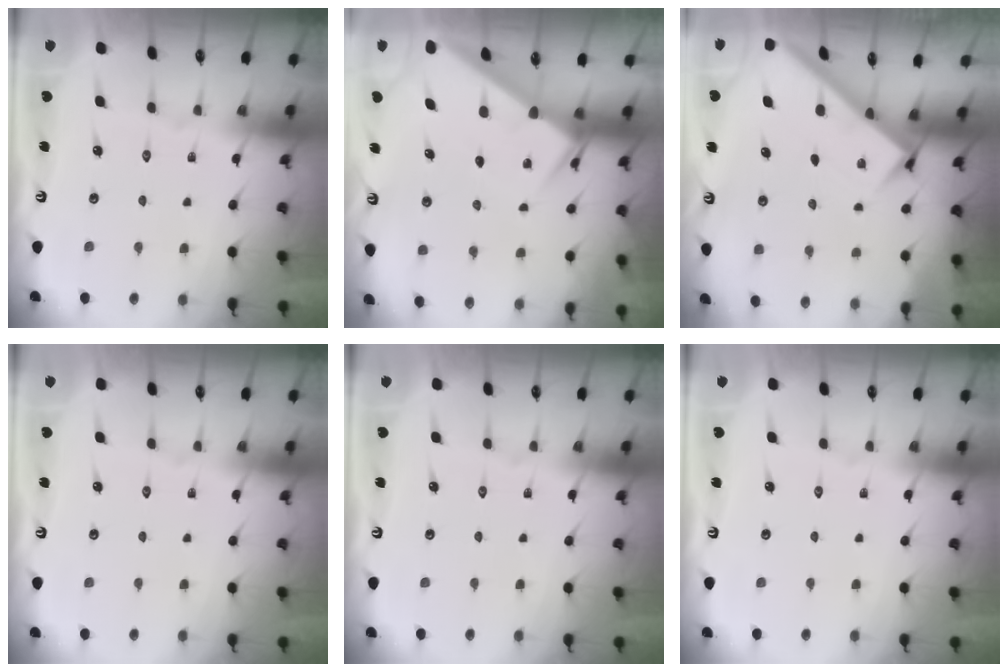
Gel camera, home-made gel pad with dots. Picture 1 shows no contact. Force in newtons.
{"total": 3.8, "press": 3.8, "slide": 0.4}
{"total": 2.8, "press": 2.8, "slide": 0.4}
{"total": 0.0}
{"total": 0.0}
{"total": 0.0}